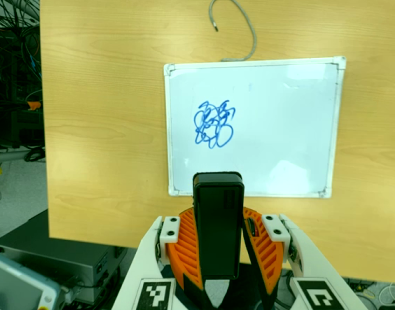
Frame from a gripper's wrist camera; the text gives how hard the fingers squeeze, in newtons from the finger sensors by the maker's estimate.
{"total": 7.4, "left": 6.7, "right": 8.0}